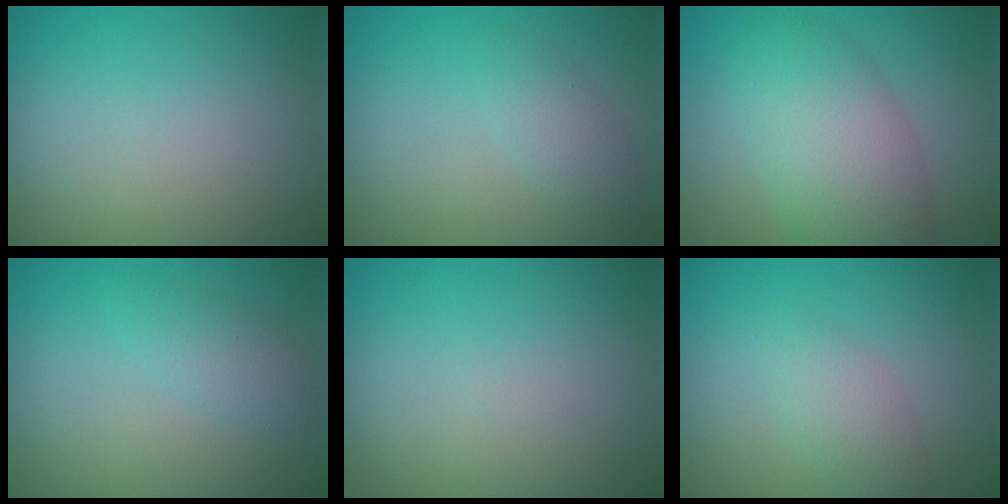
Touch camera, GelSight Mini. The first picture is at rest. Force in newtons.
{"total": 2.0, "press": 2.0, "slide": 0.2}
{"total": 5.3, "press": 5.3, "slide": 0.3}
{"total": 1.9, "press": 1.9, "slide": 0.1}
{"total": 0.0}
{"total": 2.2, "press": 2.2, "slide": 0.0}